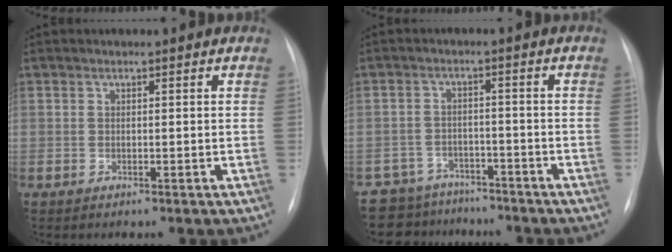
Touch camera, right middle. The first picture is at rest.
{"total": 8.7, "force": [-7.6, 4.4, 0.0], "torque": [0.002, 0.025, -0.102]}